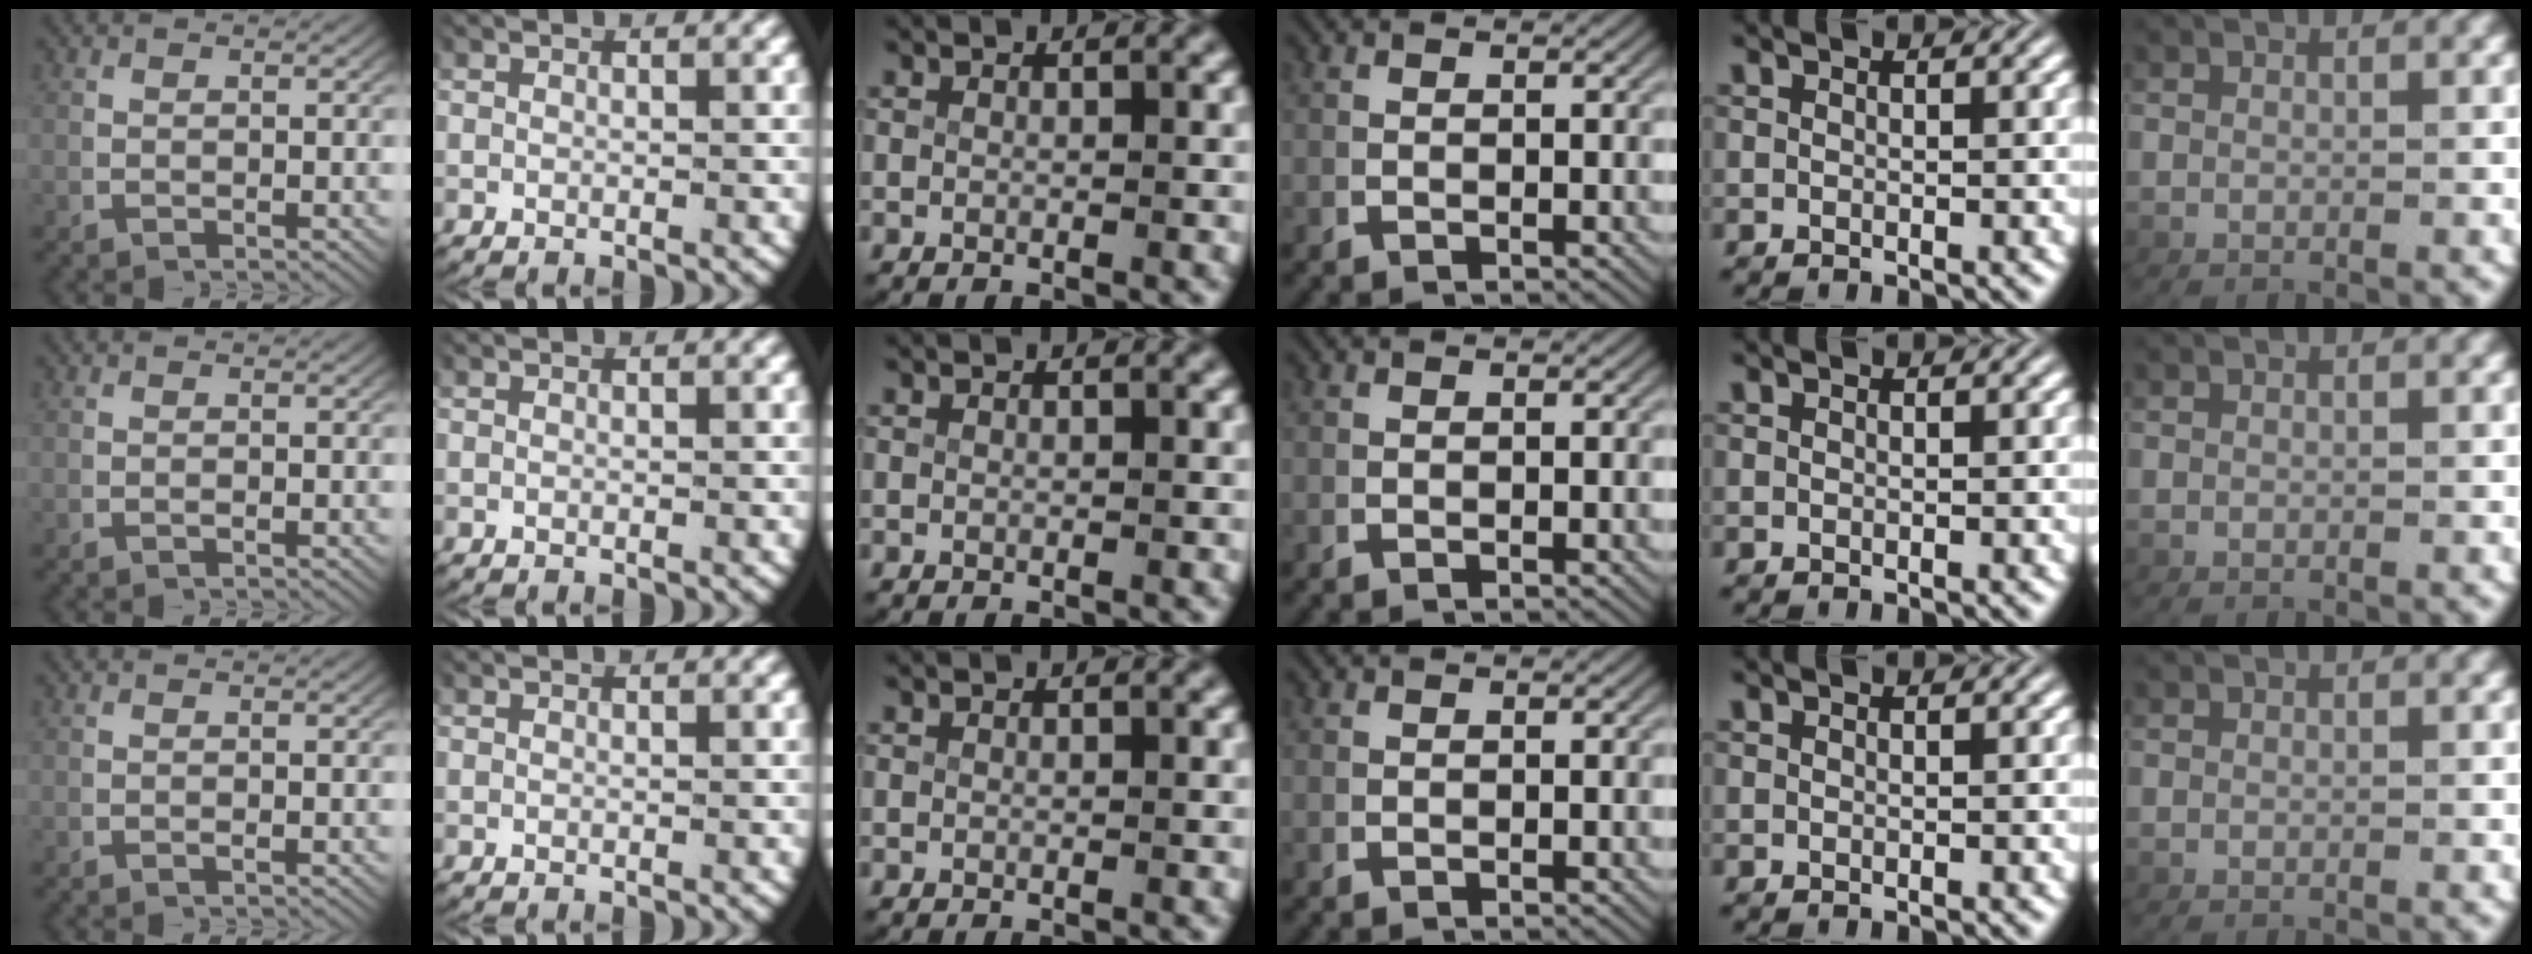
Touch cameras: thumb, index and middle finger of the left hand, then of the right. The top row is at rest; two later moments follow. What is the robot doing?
{"motion": "lift_and_place", "object": "paper"}